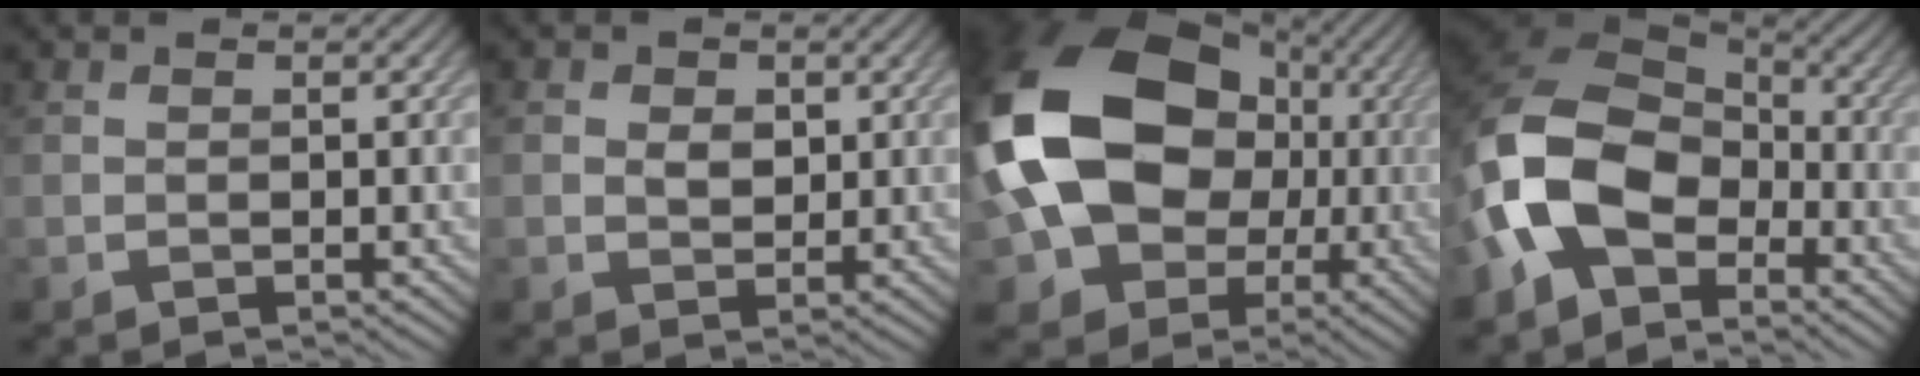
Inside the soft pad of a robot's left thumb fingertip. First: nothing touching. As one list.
[{"total": 2.1, "force": [0.5, 1.6, 1.3], "torque": [-0.025, -0.002, 0.006]}, {"total": 20.0, "force": [0.8, 15.5, 12.5], "torque": [-0.278, -0.015, 0.021]}, {"total": 11.9, "force": [-4.7, 7.8, 7.6], "torque": [-0.170, -0.006, -0.108]}]